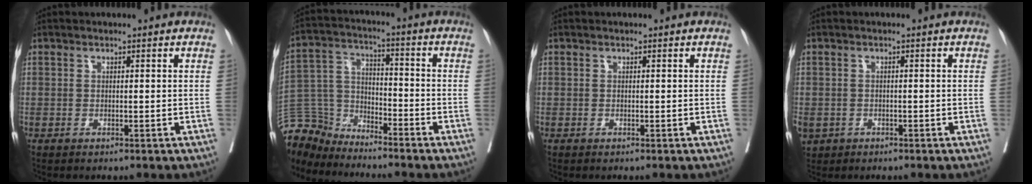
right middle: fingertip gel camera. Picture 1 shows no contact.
{"total": 9.2, "force": [-8.8, 2.5, -0.3], "torque": [-0.005, 0.019, -0.179]}
{"total": 0.0}
{"total": 4.7, "force": [-2.4, 3.7, 1.5], "torque": [-0.048, -0.006, -0.035]}